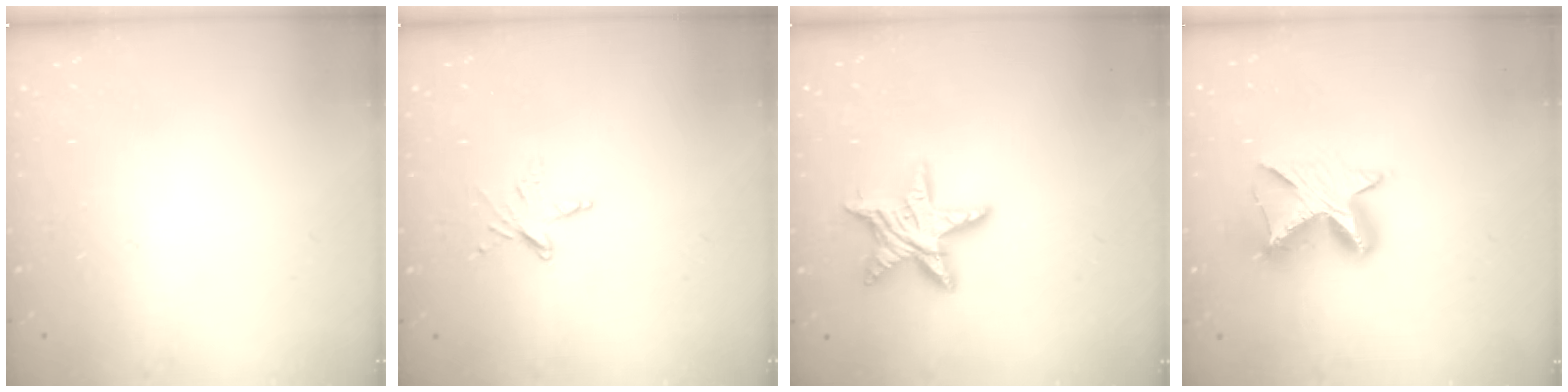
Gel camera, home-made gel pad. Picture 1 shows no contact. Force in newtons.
{"total": 5.4, "press": 5.4, "slide": 0.2}
{"total": 12.4, "press": 12.4, "slide": 0.7}
{"total": 9.5, "press": 9.5, "slide": 0.2}